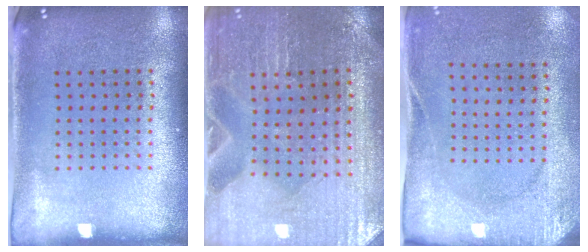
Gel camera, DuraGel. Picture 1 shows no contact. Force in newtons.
{"total": 1.5, "press": 1.4, "slide": 0.2}
{"total": 2.6, "press": 2.0, "slide": 1.6}